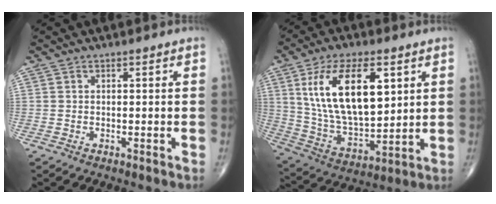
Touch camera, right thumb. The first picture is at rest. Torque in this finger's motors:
{"motor_torque": [-0.73, 1.79, 1.80, 0.97, 0.39]}